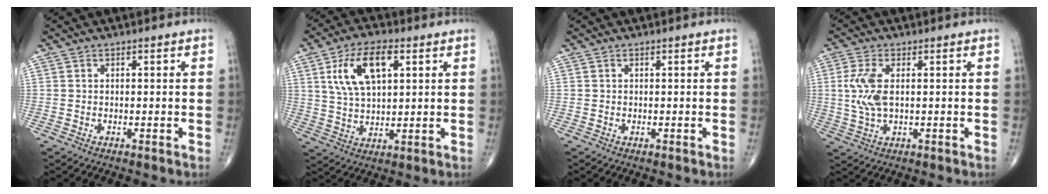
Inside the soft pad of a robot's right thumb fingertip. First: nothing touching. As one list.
[{"total": 11.9, "force": [4.2, 5.7, 9.6], "torque": [-0.176, -0.001, 0.080]}, {"total": 0.0}, {"total": 6.8, "force": [0.8, 3.2, 5.9], "torque": [-0.143, 0.000, 0.018]}]